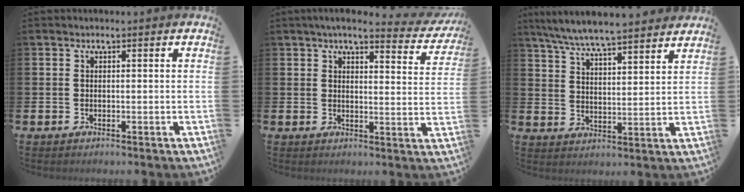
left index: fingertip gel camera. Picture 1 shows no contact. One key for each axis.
{"total": 4.1, "fx": 3.6, "fy": 0.5, "fz": 1.8, "tx": -0.039, "ty": -0.022, "tz": 0.058}
{"total": 6.9, "fx": 6.7, "fy": 0.0, "fz": 1.8, "tx": -0.066, "ty": -0.038, "tz": 0.120}